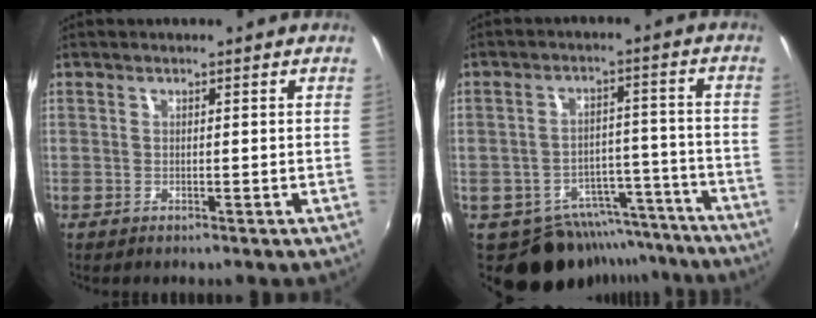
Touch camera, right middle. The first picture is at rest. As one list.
[{"total": 14.7, "force": [-12.0, 7.2, 4.2], "torque": [-0.077, 0.028, -0.148]}]